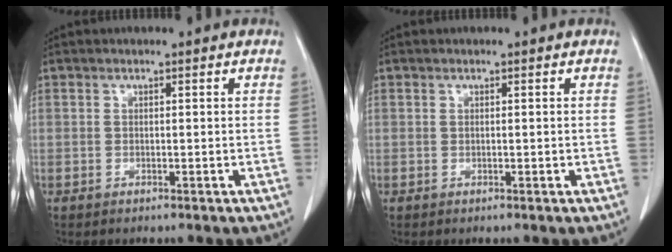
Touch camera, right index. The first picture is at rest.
{"total": 0.0}